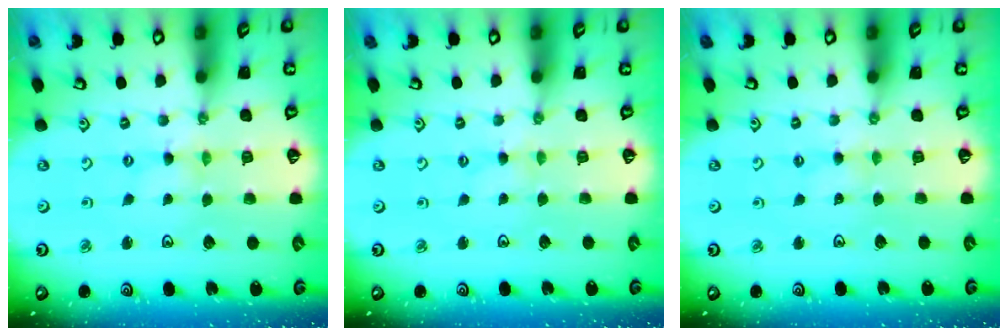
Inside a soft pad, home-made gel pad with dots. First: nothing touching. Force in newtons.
{"total": 1.6, "press": 1.6, "slide": 0.2}
{"total": 1.7, "press": 1.6, "slide": 0.4}